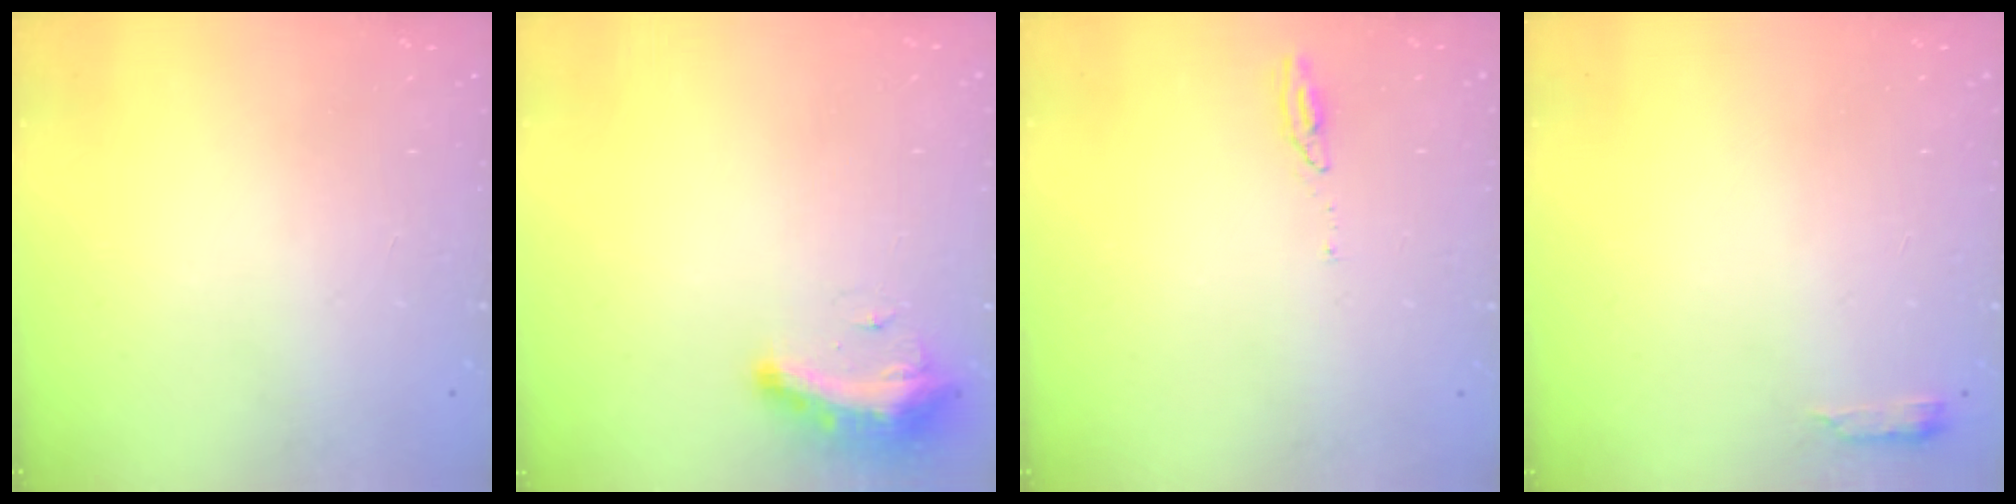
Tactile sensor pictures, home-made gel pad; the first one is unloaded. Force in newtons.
{"total": 9.0, "press": 9.0, "slide": 0.9}
{"total": 3.6, "press": 3.5, "slide": 0.3}
{"total": 2.9, "press": 2.9, "slide": 0.5}